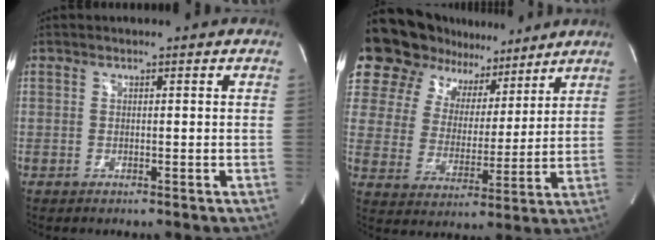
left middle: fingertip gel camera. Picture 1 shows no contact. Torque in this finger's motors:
{"motor_torque": [2.14, 0.00, 1.06, 0.21]}